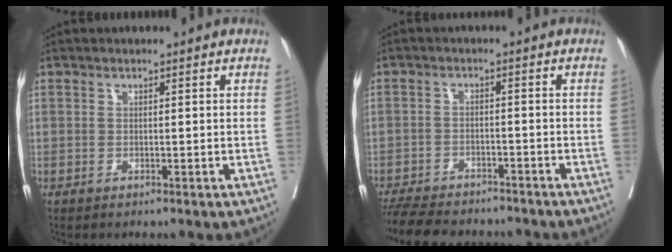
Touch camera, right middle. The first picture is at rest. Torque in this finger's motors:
{"motor_torque": [0.80, -1.11, 0.03, 0.03]}